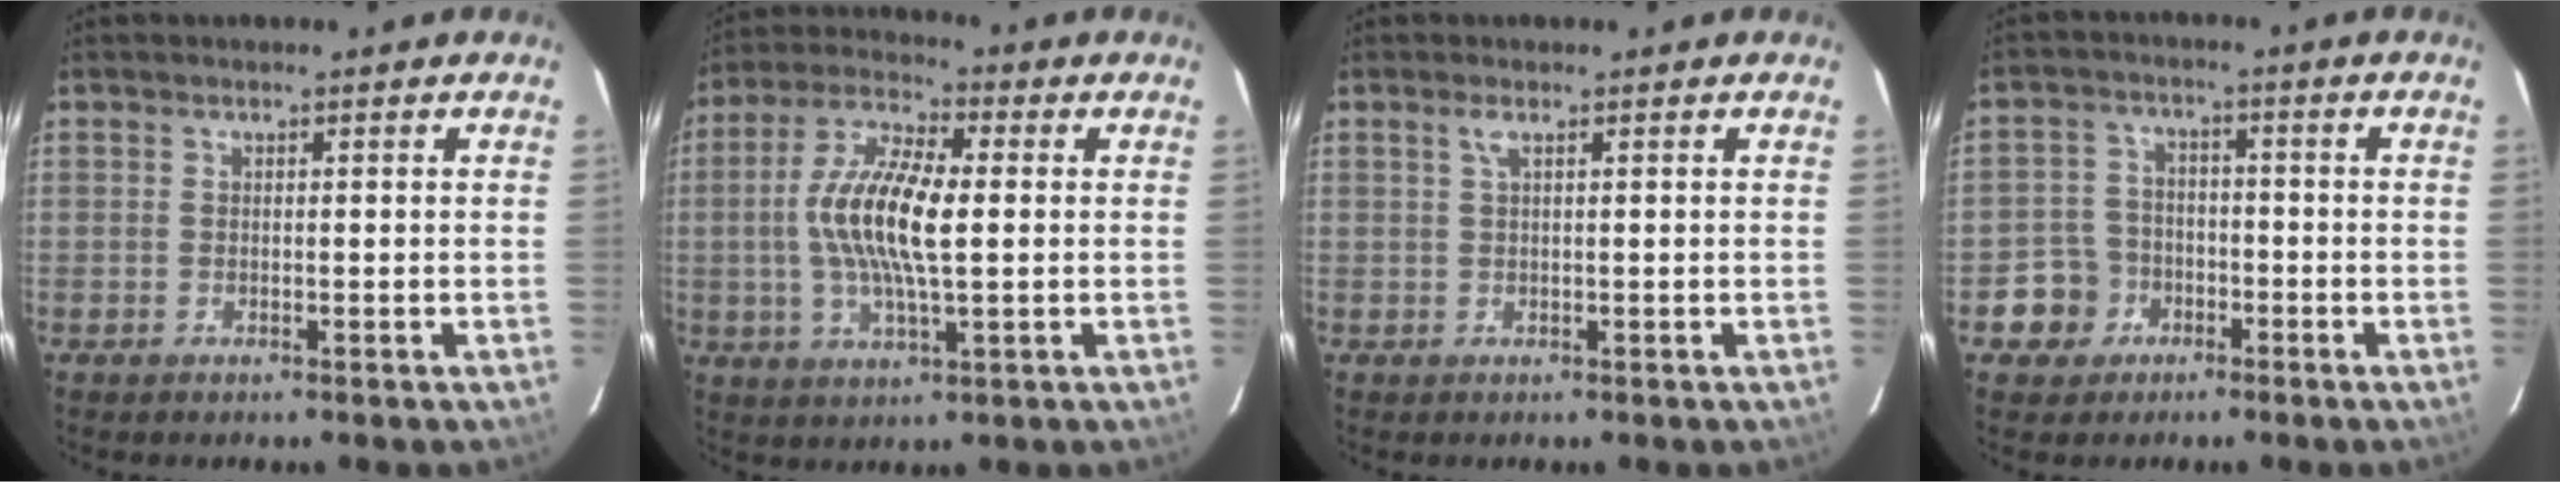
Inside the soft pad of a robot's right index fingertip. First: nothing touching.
{"total": 13.2, "force": [0.3, 4.0, 12.5], "torque": [-0.253, 0.010, 0.000]}
{"total": 1.2, "force": [0.5, -0.1, 1.0], "torque": [-0.021, 0.003, 0.009]}
{"total": 6.7, "force": [-3.0, 6.0, 0.7], "torque": [-0.034, 0.026, -0.046]}